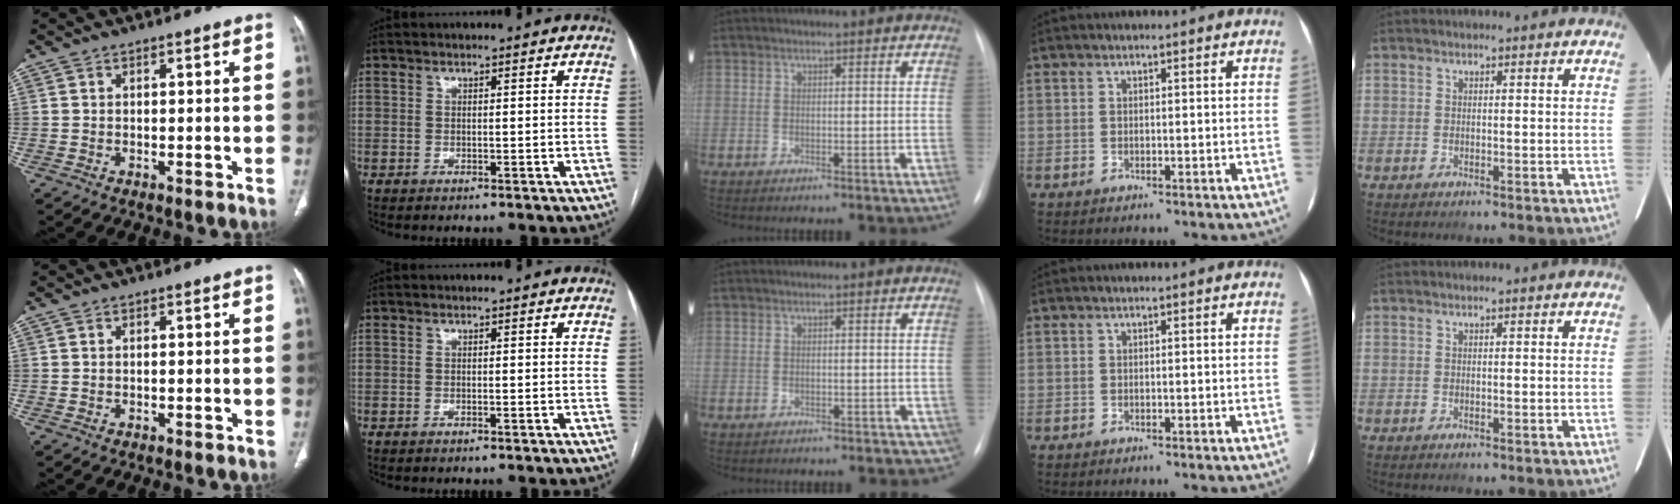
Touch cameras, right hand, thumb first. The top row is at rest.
{"middle": {"total": 1.7, "force": [-0.4, 1.4, 0.9], "torque": [-0.005, 0.006, 0.005]}}